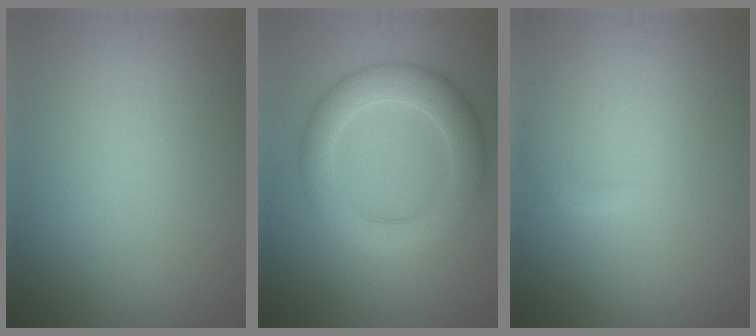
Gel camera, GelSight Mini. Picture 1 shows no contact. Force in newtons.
{"total": 5.6, "press": 5.6, "slide": 0.1}
{"total": 0.9, "press": 0.8, "slide": 0.1}